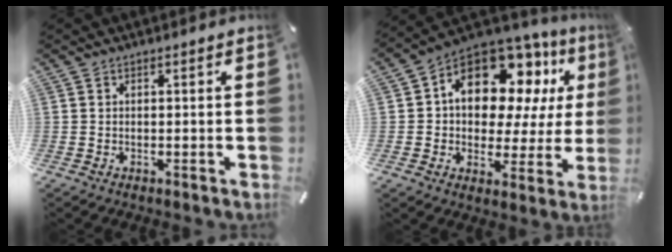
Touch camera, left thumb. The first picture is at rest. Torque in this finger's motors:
{"motor_torque": [0.94, 0.95, 1.63, -1.14, 0.29]}